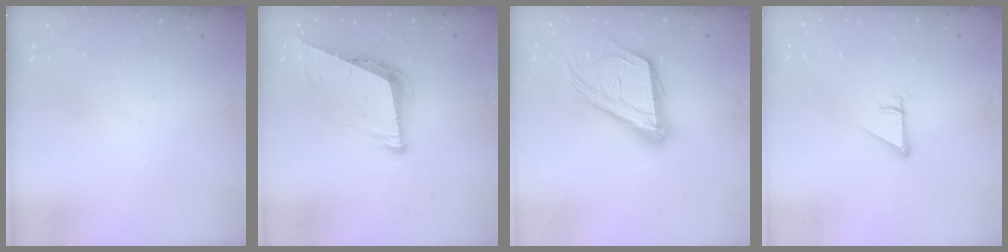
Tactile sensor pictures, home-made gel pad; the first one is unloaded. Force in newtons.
{"total": 9.3, "press": 8.9, "slide": 2.7}
{"total": 19.7, "press": 19.6, "slide": 2.3}
{"total": 2.5, "press": 2.5, "slide": 0.2}